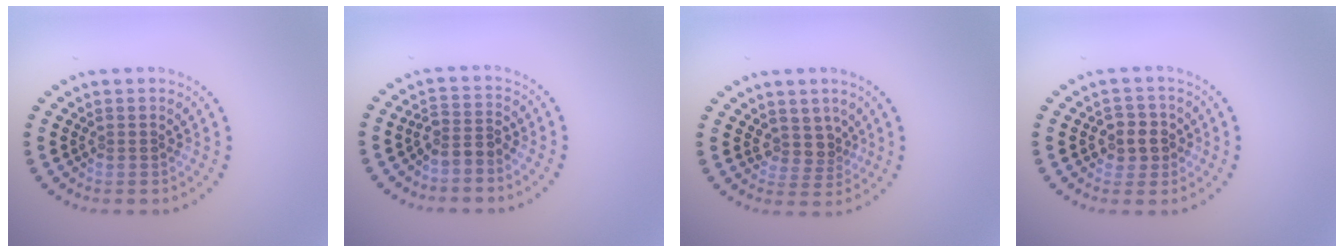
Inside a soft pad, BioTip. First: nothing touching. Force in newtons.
{"total": 2.1, "press": 1.5, "slide": 1.5}
{"total": 2.2, "press": 1.6, "slide": 1.5}
{"total": 2.4, "press": 2.2, "slide": 0.7}